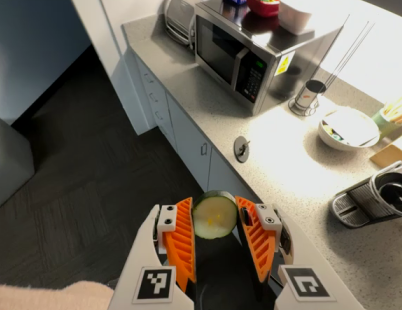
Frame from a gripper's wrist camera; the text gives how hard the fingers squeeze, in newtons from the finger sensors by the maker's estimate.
{"total": 10.5, "left": 11.2, "right": 9.7}